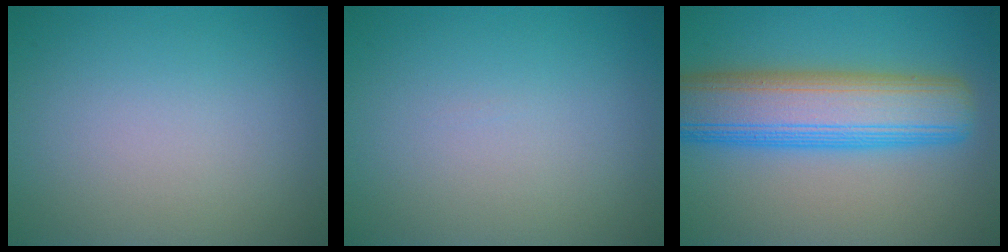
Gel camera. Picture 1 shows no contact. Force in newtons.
{"total": 0.0}
{"total": 10.0, "press": 10.0, "slide": 0.3}